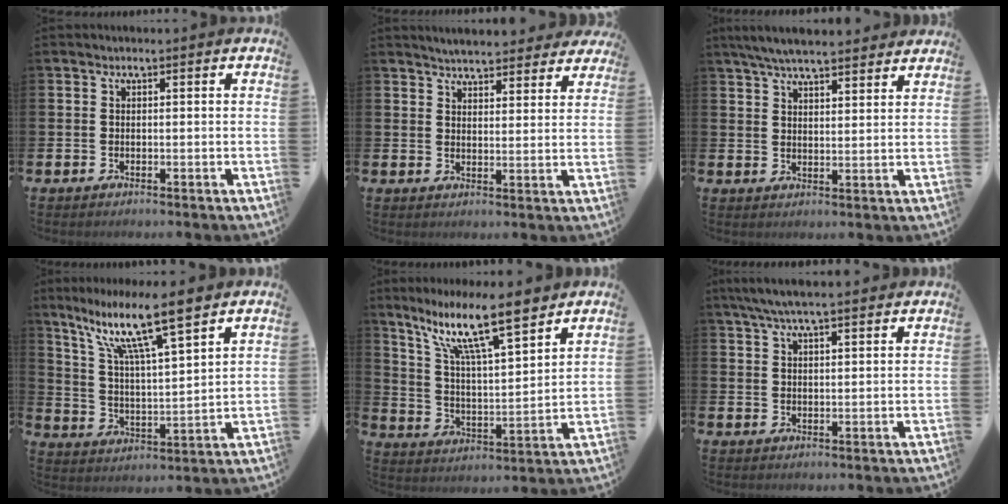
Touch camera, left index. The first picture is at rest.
{"total": 4.8, "force": [4.7, 0.9, 0.5], "torque": [-0.012, -0.031, 0.081]}
{"total": 6.2, "force": [5.8, 0.8, 1.8], "torque": [-0.045, -0.022, 0.106]}
{"total": 11.8, "force": [9.1, 1.8, 7.3], "torque": [-0.167, -0.045, 0.151]}
{"total": 12.9, "force": [9.7, 2.7, 8.0], "torque": [-0.171, -0.046, 0.165]}
{"total": 5.7, "force": [5.1, 0.8, 2.5], "torque": [-0.056, -0.011, 0.093]}